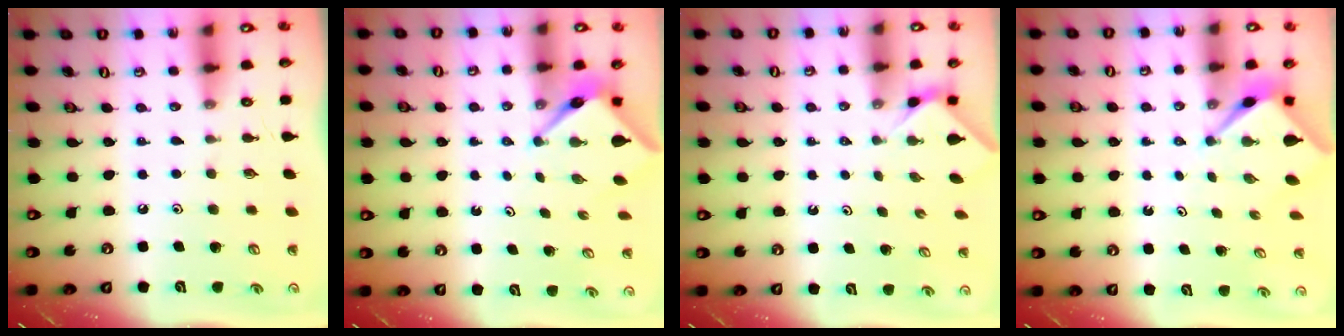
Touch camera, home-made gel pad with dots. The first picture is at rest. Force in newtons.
{"total": 4.0, "press": 4.0, "slide": 0.2}
{"total": 1.3, "press": 1.3, "slide": 0.4}
{"total": 2.5, "press": 2.5, "slide": 0.2}